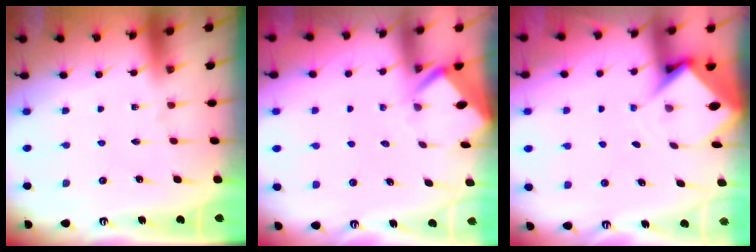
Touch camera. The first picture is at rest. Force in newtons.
{"total": 2.3, "press": 2.3, "slide": 0.2}
{"total": 4.8, "press": 4.8, "slide": 0.2}